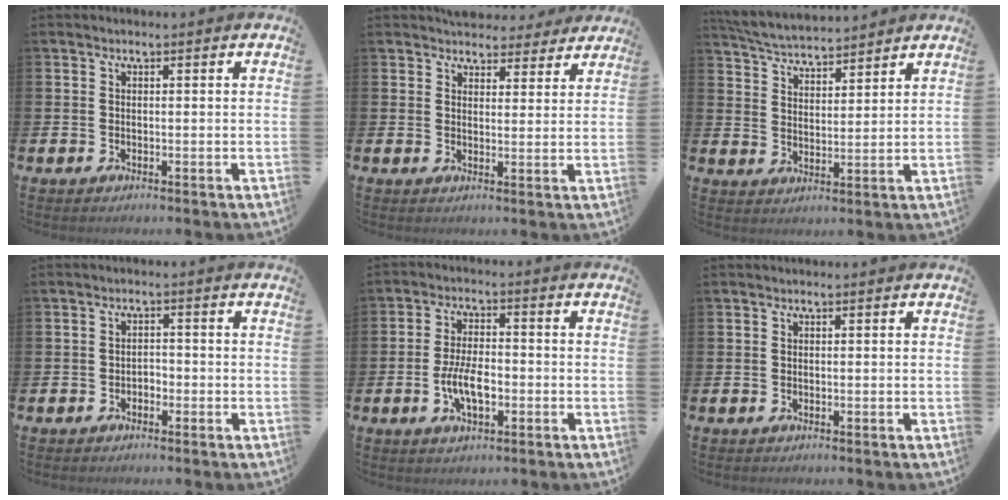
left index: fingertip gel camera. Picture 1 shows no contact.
{"total": 4.5, "force": [4.3, 1.6, 0.1], "torque": [-0.003, -0.025, 0.076]}
{"total": 5.1, "force": [5.0, 0.5, 0.4], "torque": [-0.029, -0.030, 0.089]}
{"total": 1.4, "force": [-1.0, 1.0, 0.2], "torque": [-0.003, -0.001, -0.024]}
{"total": 5.5, "force": [-1.3, 2.5, 4.7], "torque": [-0.088, 0.000, -0.029]}
{"total": 0.0}